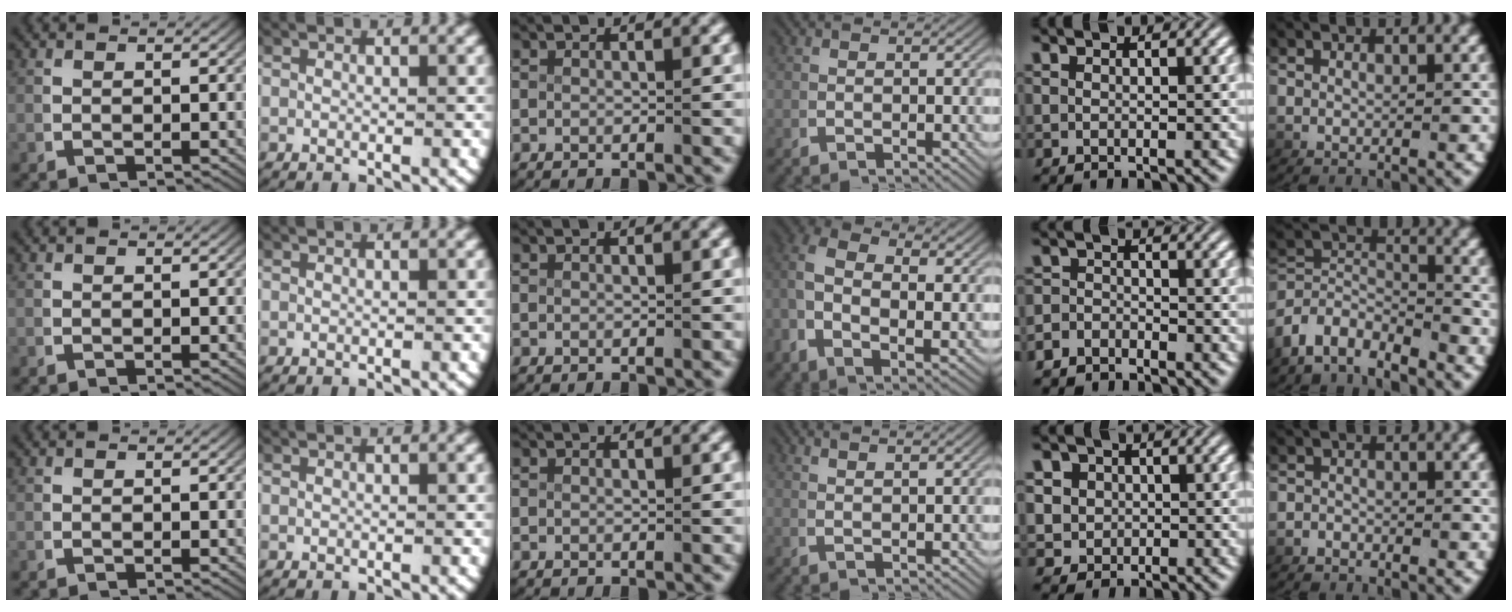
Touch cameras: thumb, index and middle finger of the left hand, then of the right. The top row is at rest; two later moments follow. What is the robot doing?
{"motion": "lift_and_place", "object": "coat"}